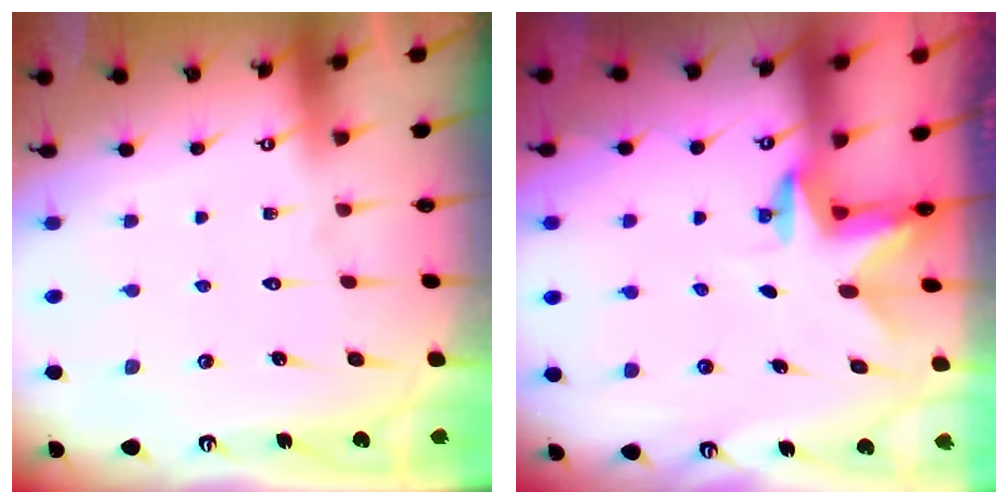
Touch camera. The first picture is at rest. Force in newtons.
{"total": 2.4, "press": 2.4, "slide": 0.3}